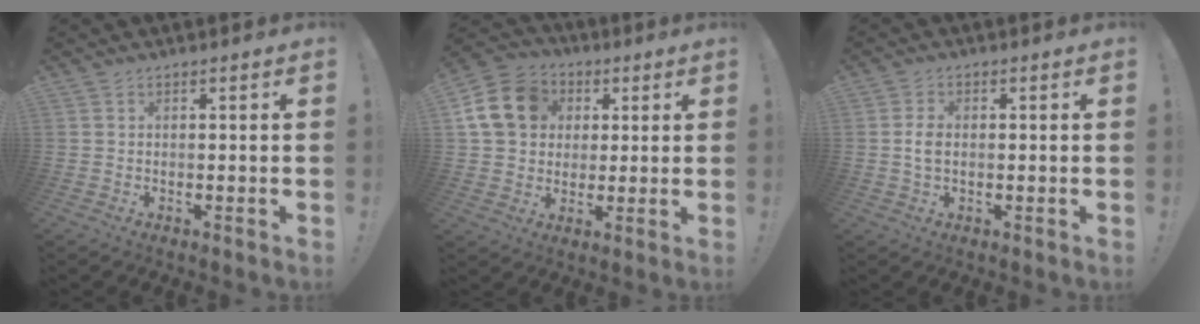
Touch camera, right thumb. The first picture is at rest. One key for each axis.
{"total": 16.1, "fx": 4.3, "fy": 13.3, "fz": 7.8, "tx": -0.120, "ty": 0.002, "tz": 0.090}
{"total": 3.2, "fx": -0.2, "fy": 2.0, "fz": 2.5, "tx": -0.047, "ty": 0.001, "tz": -0.004}